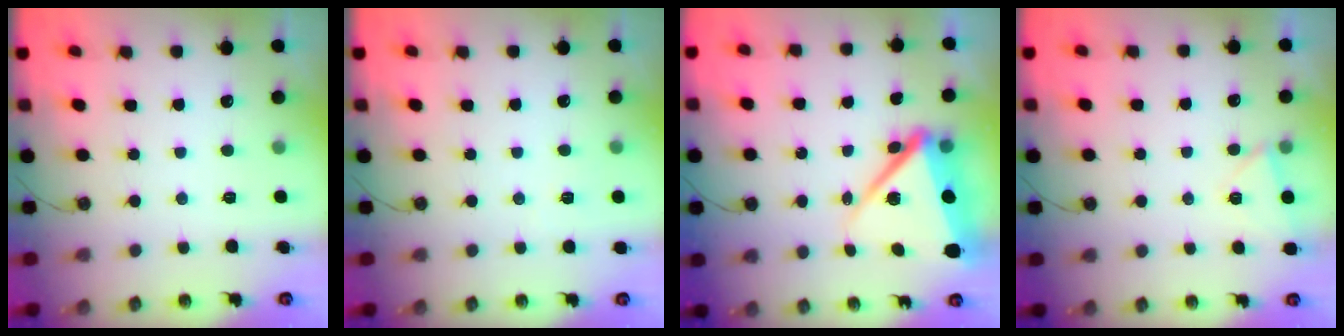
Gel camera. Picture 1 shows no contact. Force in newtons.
{"total": 2.2, "press": 2.1, "slide": 0.7}
{"total": 13.6, "press": 13.5, "slide": 1.7}
{"total": 3.1, "press": 3.0, "slide": 0.6}